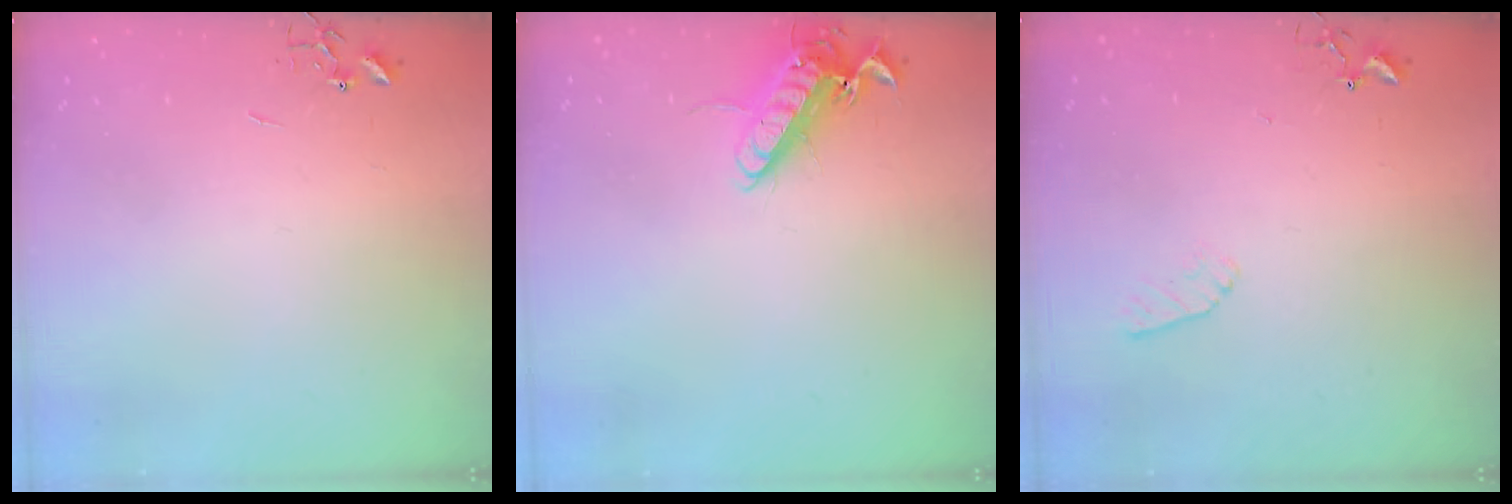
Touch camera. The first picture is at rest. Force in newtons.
{"total": 13.5, "press": 13.5, "slide": 1.2}
{"total": 6.6, "press": 6.5, "slide": 0.7}